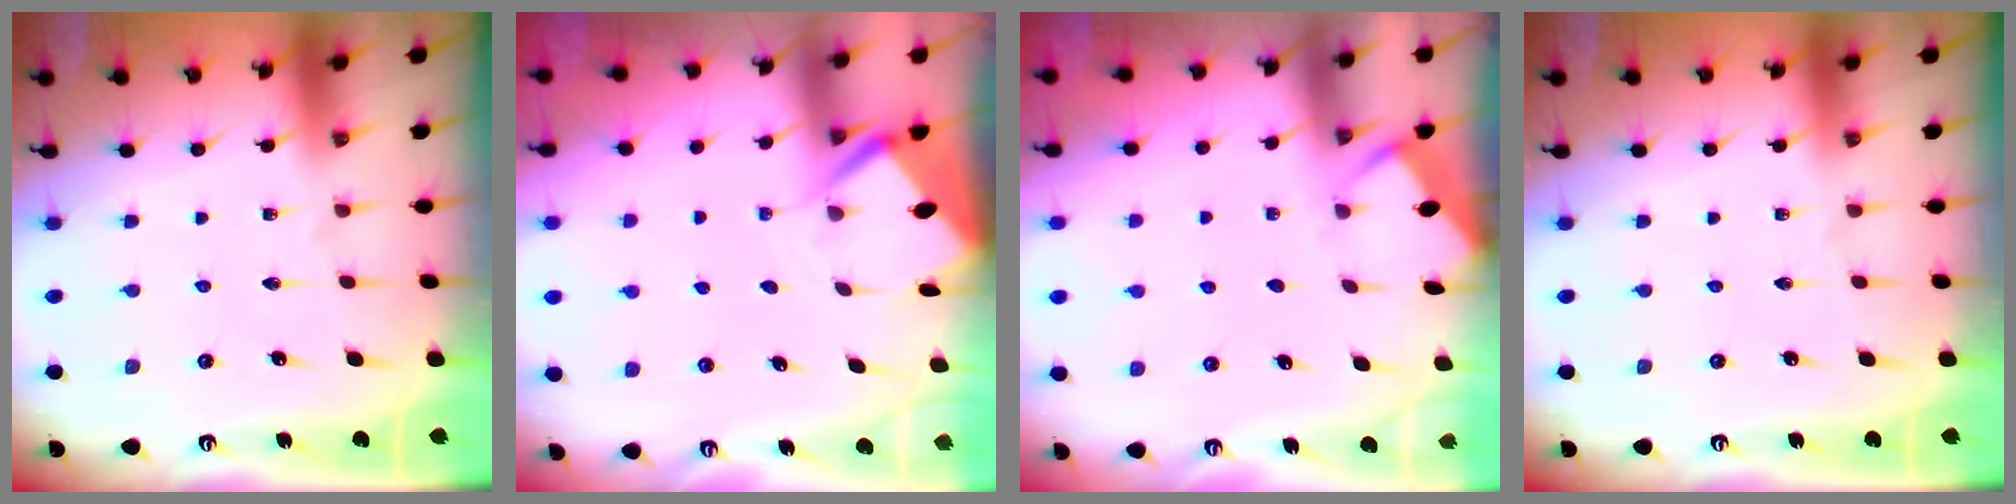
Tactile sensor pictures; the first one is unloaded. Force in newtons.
{"total": 3.5, "press": 3.5, "slide": 0.4}
{"total": 2.5, "press": 2.5, "slide": 0.4}
{"total": 0.0}